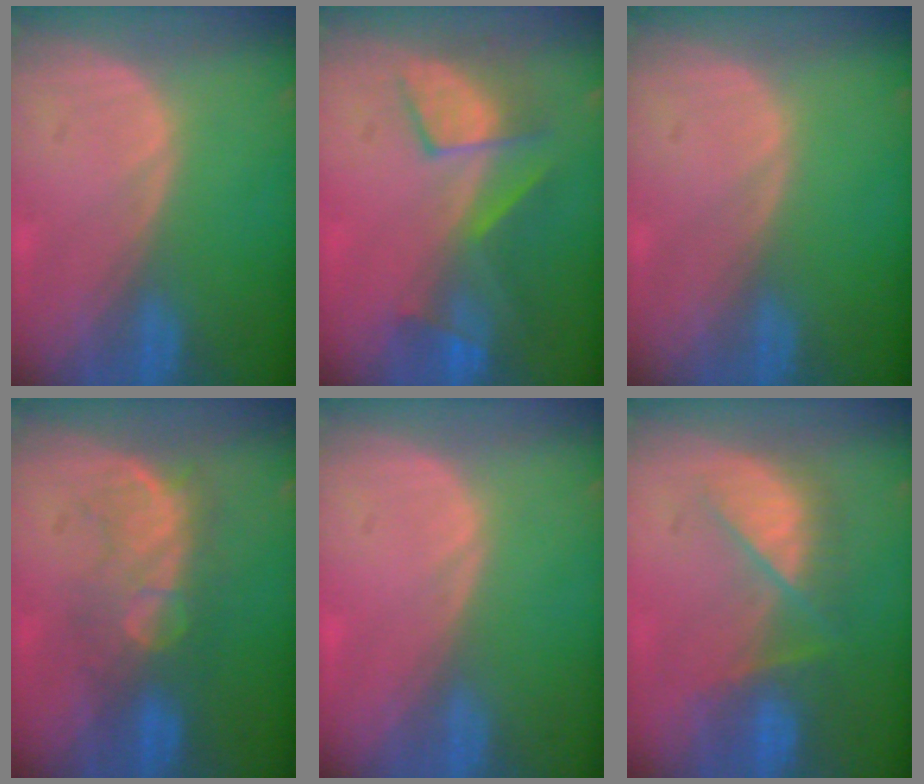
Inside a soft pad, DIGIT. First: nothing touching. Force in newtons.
{"total": 7.6, "press": 7.1, "slide": 2.6}
{"total": 0.0}
{"total": 7.9, "press": 7.6, "slide": 2.2}
{"total": 0.5, "press": 0.0, "slide": 0.5}
{"total": 7.4, "press": 7.1, "slide": 2.1}